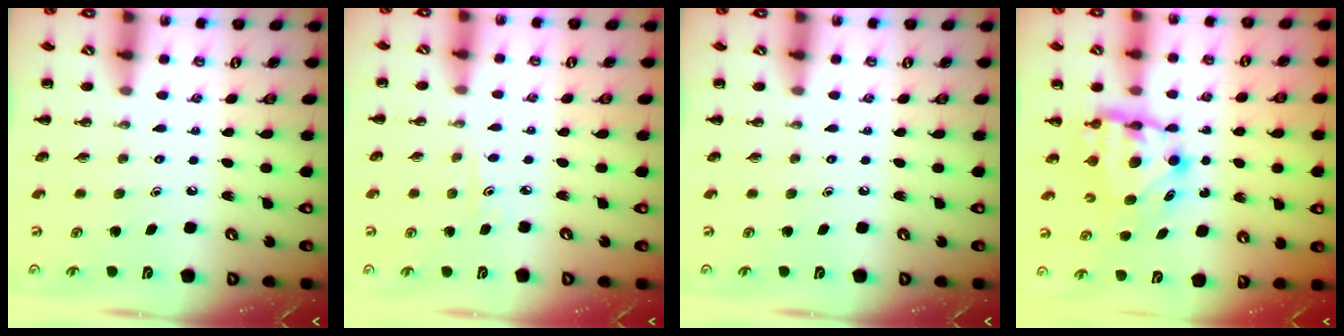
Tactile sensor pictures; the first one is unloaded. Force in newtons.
{"total": 2.6, "press": 2.3, "slide": 1.1}
{"total": 0.0}
{"total": 6.7, "press": 6.5, "slide": 1.3}